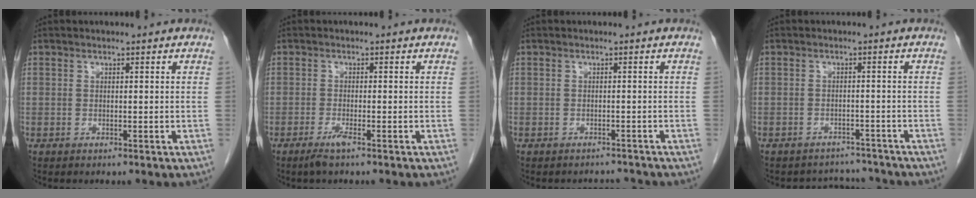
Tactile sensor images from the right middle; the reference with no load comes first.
{"total": 2.0, "force": [-1.4, -0.1, 1.5], "torque": [-0.035, -0.004, -0.028]}
{"total": 1.8, "force": [-1.7, 0.3, -0.5], "torque": [0.009, -0.005, -0.021]}
{"total": 5.8, "force": [-5.5, 1.8, -0.4], "torque": [0.006, 0.016, -0.068]}